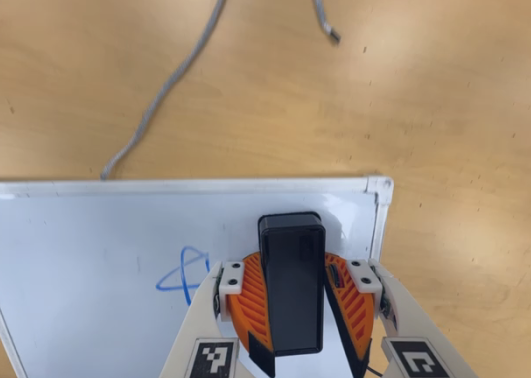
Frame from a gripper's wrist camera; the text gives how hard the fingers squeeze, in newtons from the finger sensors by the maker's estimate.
{"total": 14.1, "left": 16.7, "right": 11.5}